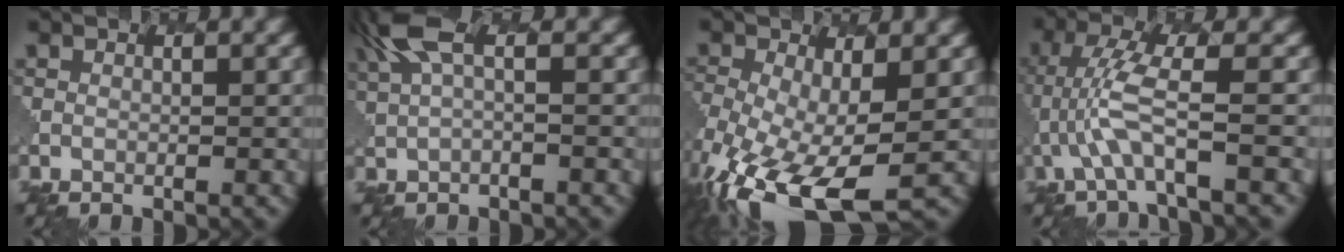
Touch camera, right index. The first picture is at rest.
{"total": 3.9, "force": [1.7, 1.0, 3.4], "torque": [-0.072, 0.006, 0.034]}
{"total": 12.2, "force": [-4.8, 5.6, 9.7], "torque": [-0.212, -0.051, -0.070]}
{"total": 3.9, "force": [-1.0, 0.4, 3.8], "torque": [-0.085, 0.006, -0.017]}